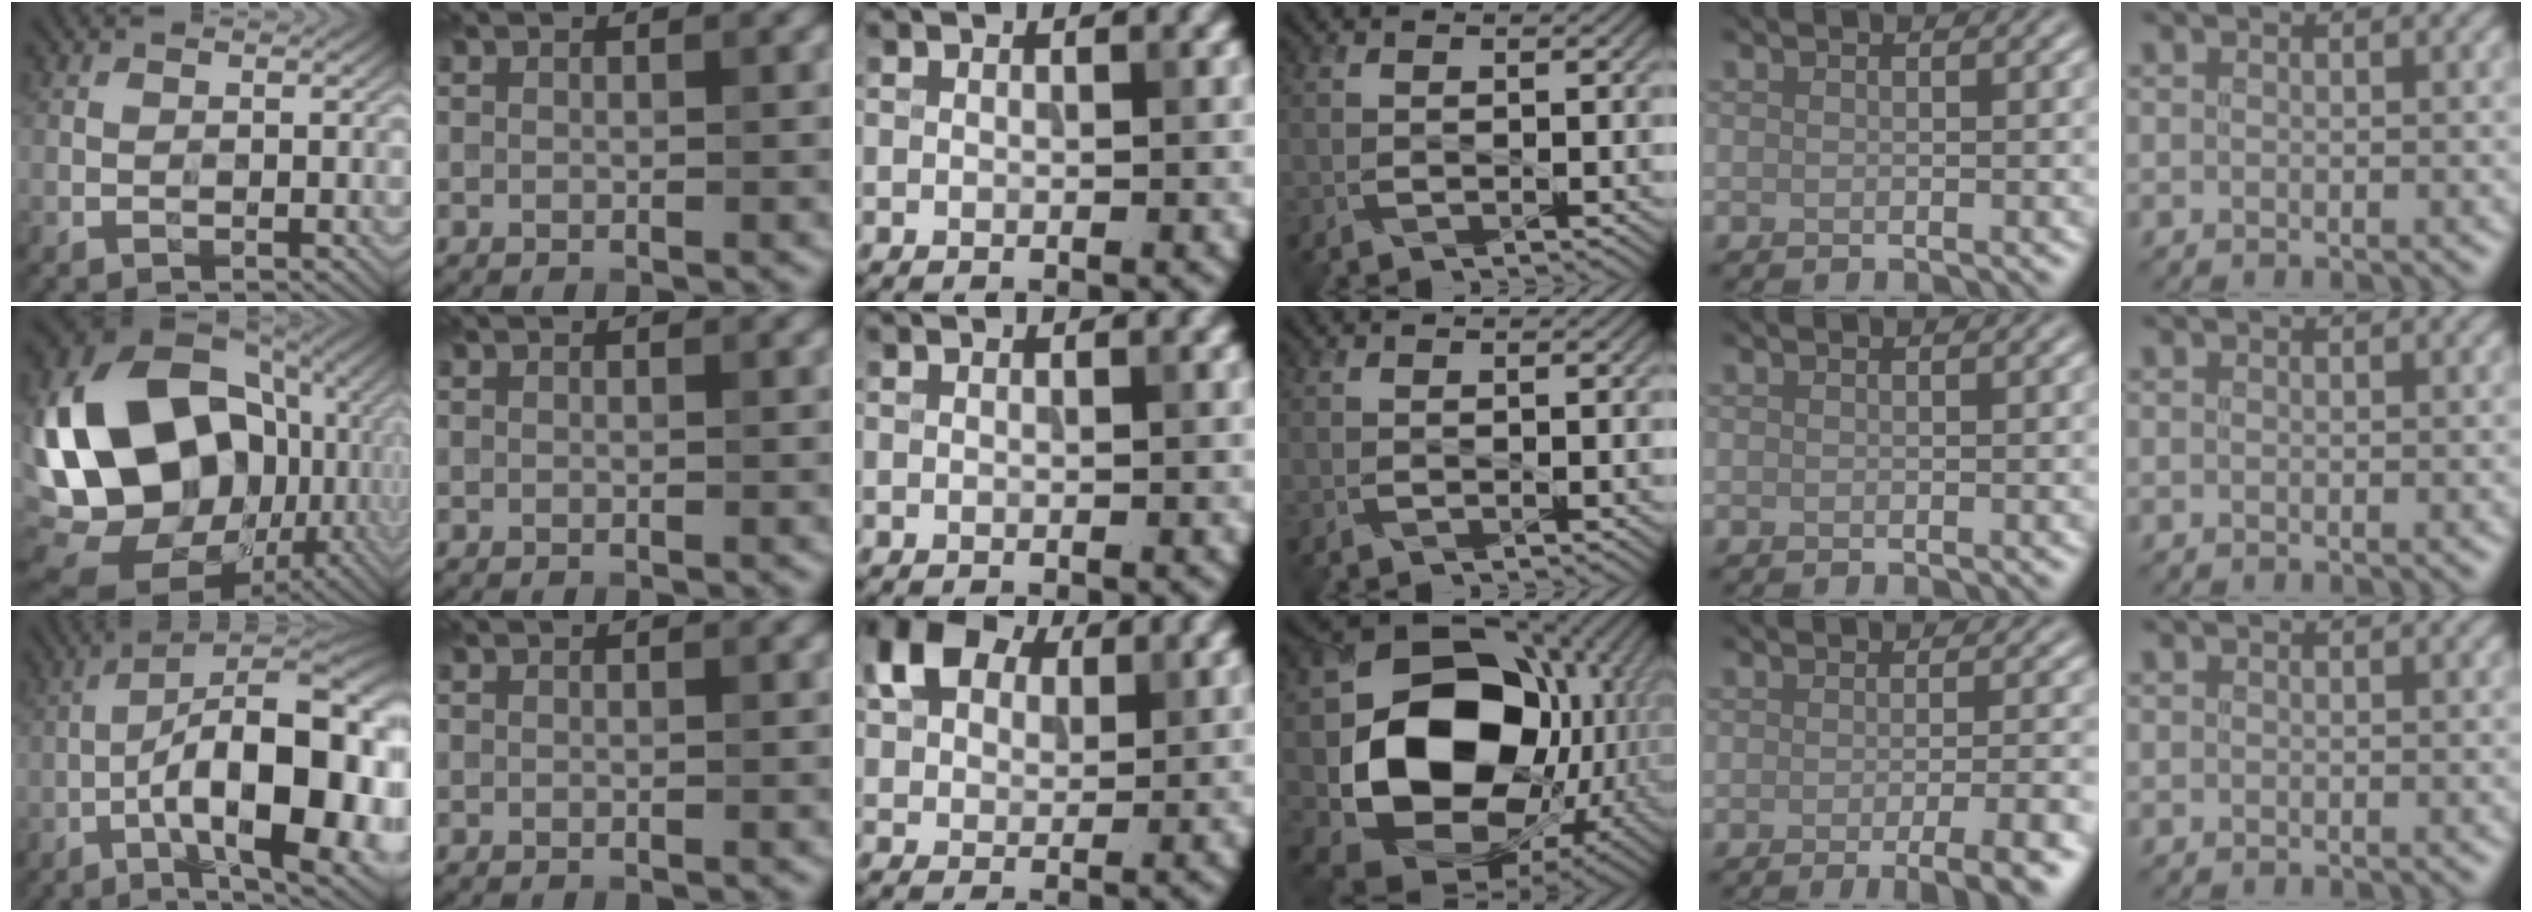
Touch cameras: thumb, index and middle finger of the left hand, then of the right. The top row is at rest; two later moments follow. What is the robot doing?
{"motion": "wipe", "object": "bowl"}